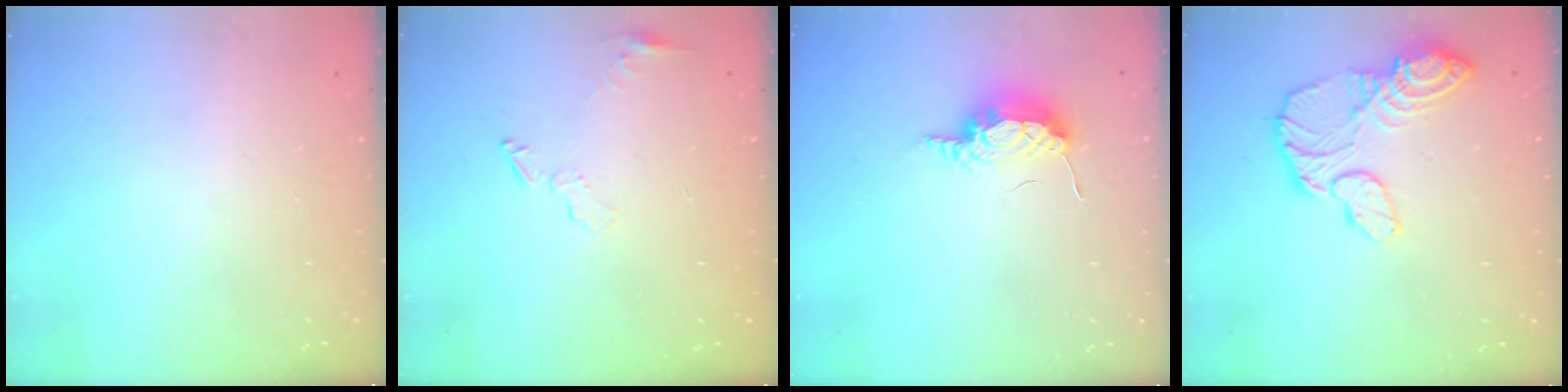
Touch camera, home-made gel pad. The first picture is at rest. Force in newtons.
{"total": 4.8, "press": 4.8, "slide": 0.2}
{"total": 10.0, "press": 8.6, "slide": 5.1}
{"total": 14.2, "press": 14.2, "slide": 1.3}